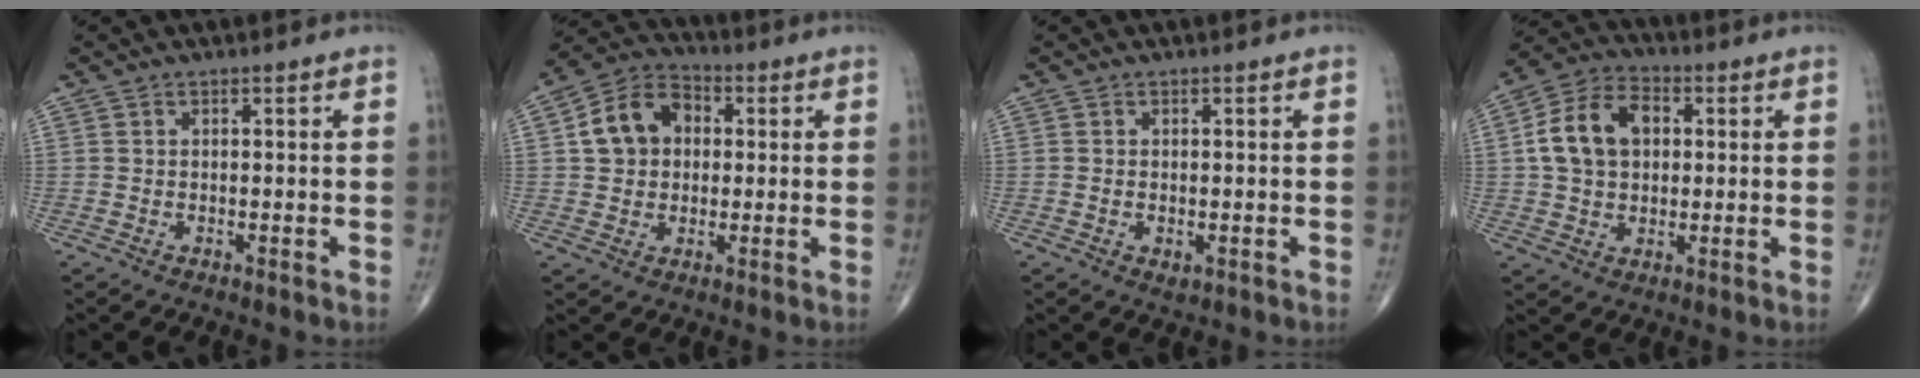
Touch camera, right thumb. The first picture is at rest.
{"total": 11.0, "force": [1.7, 8.6, 6.7], "torque": [-0.099, 0.021, 0.019]}
{"total": 1.5, "force": [-0.3, 1.0, 1.1], "torque": [-0.015, 0.000, -0.002]}
{"total": 12.2, "force": [1.8, 8.7, 8.4], "torque": [-0.137, 0.018, 0.026]}